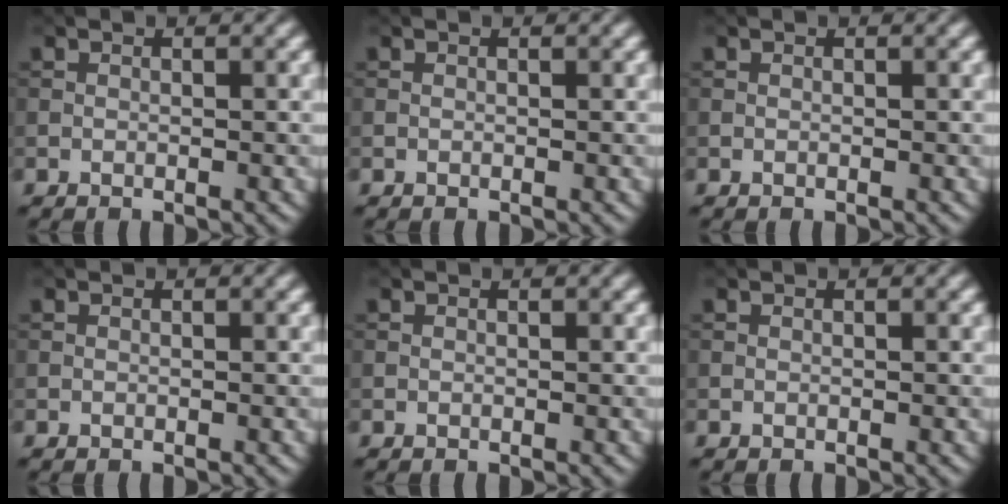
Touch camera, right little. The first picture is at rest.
{"total": 0.0}
{"total": 0.0}
{"total": 0.0}
{"total": 0.0}
{"total": 0.0}